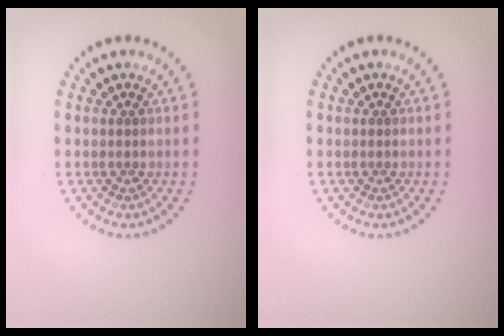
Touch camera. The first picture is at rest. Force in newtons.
{"total": 0.0}